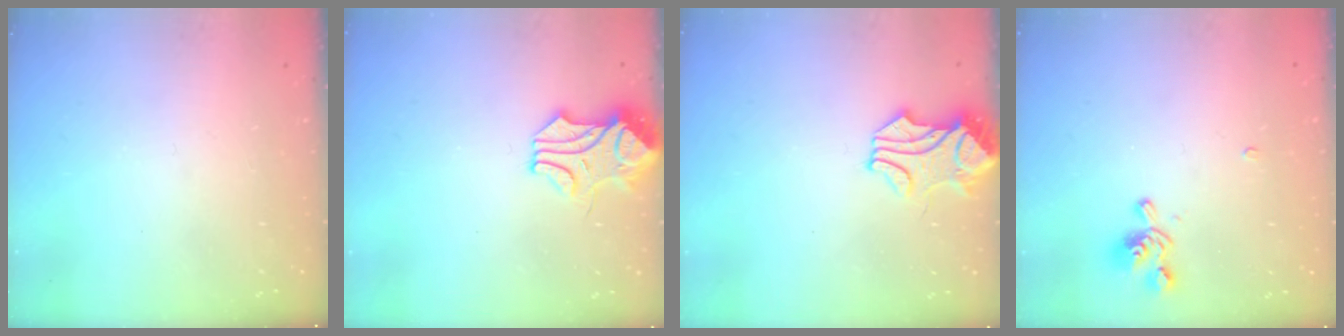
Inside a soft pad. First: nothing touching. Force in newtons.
{"total": 1.1, "press": 0.9, "slide": 0.5}
{"total": 1.8, "press": 1.7, "slide": 0.5}
{"total": 1.1, "press": 0.1, "slide": 1.1}